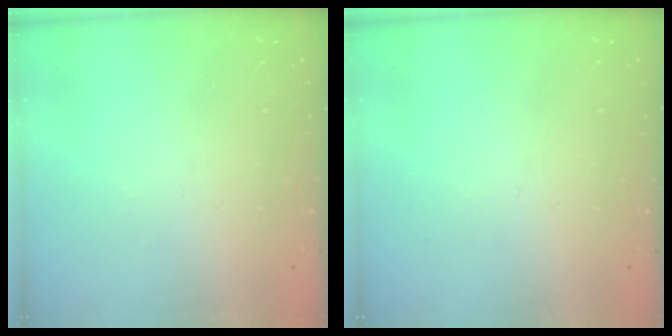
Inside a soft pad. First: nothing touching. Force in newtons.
{"total": 0.0}